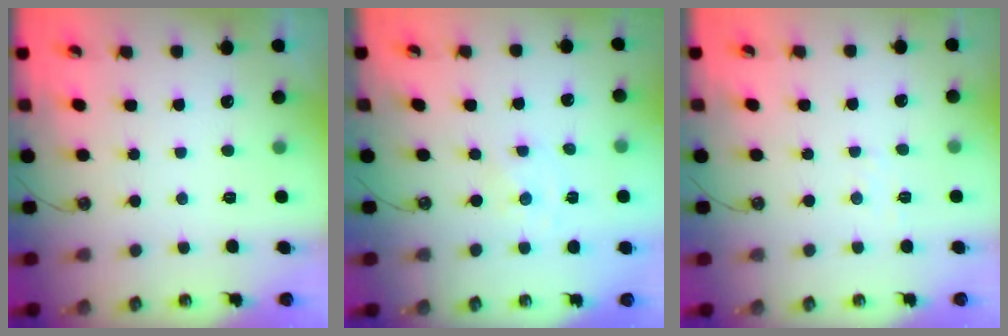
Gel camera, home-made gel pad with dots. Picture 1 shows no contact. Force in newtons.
{"total": 0.0}
{"total": 3.7, "press": 3.7, "slide": 0.5}